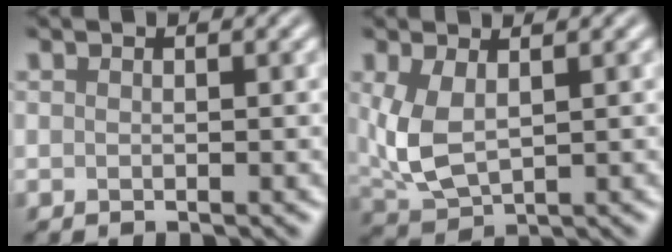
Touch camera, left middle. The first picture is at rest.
{"total": 4.3, "force": [0.9, 2.3, 3.6], "torque": [-0.092, -0.002, 0.023]}